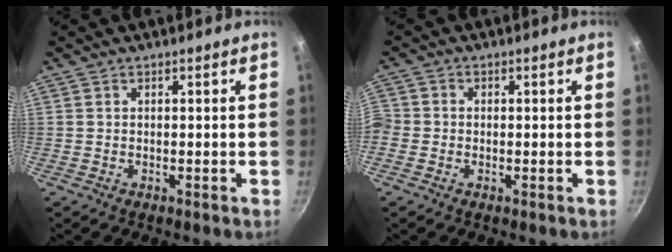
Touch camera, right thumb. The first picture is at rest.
{"total": 4.0, "force": [-1.3, 3.6, 1.2], "torque": [-0.025, 0.011, -0.035]}